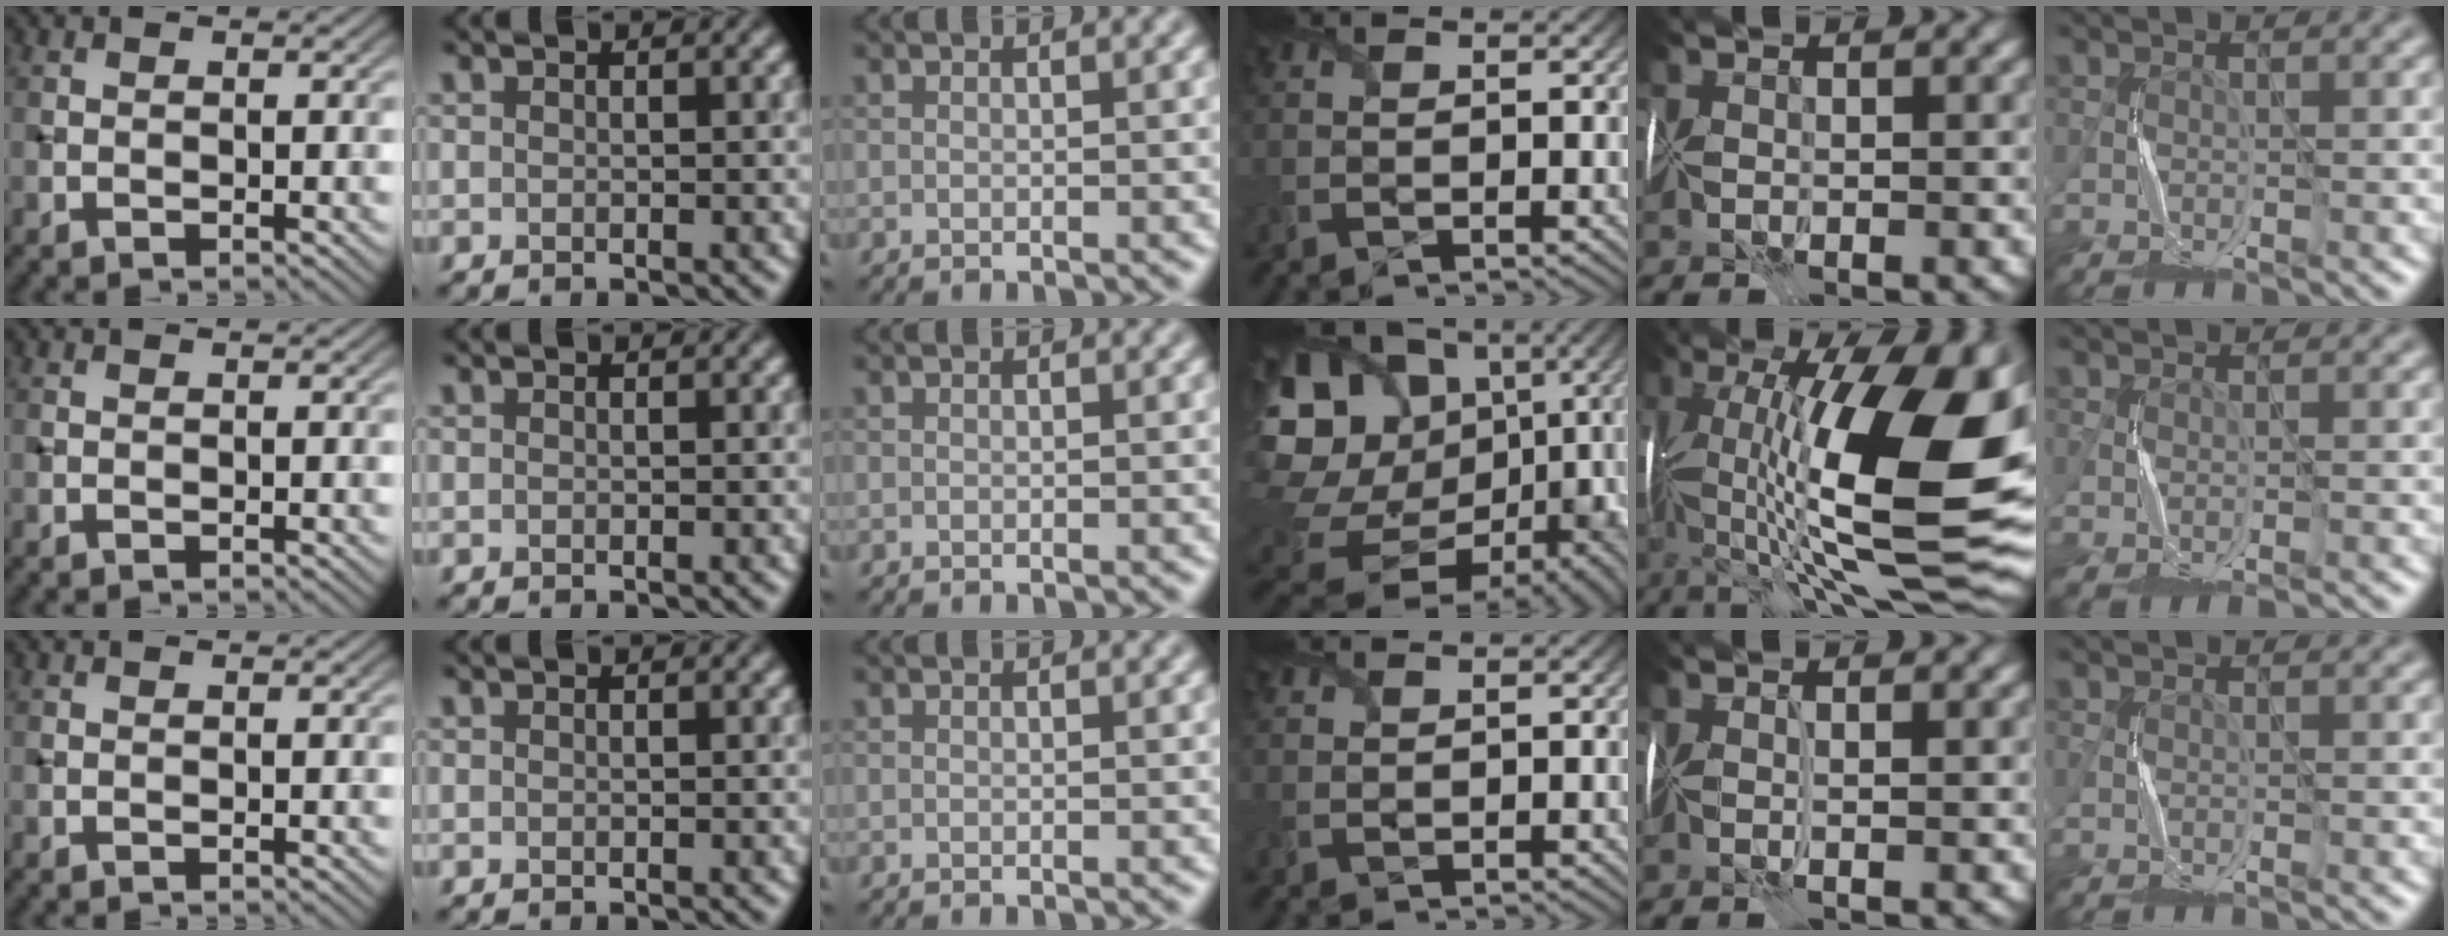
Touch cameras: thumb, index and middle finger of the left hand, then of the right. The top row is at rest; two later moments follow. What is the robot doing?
{"motion": "fold", "object": "wrapping paper"}